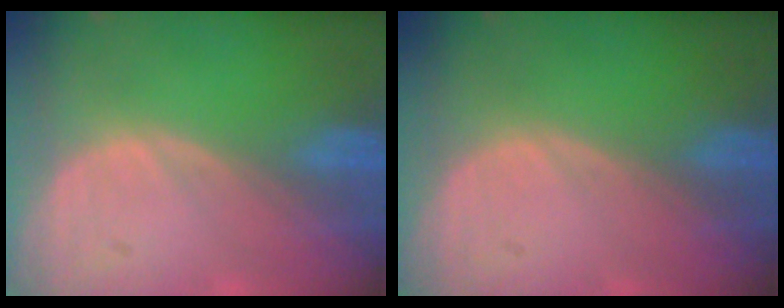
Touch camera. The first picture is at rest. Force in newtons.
{"total": 0.0}